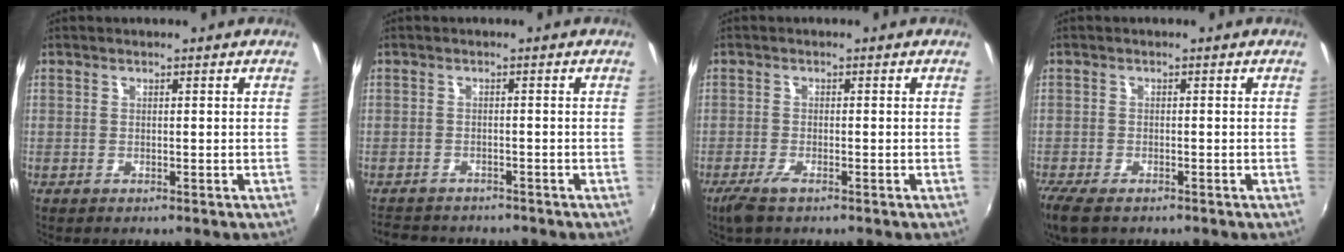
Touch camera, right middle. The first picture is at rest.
{"total": 6.3, "force": [-5.8, 1.7, 1.7], "torque": [-0.050, -0.009, -0.091]}
{"total": 3.3, "force": [-2.3, 0.7, 2.3], "torque": [-0.057, -0.010, -0.045]}
{"total": 5.7, "force": [-4.3, 1.8, 3.3], "torque": [-0.083, -0.025, -0.080]}